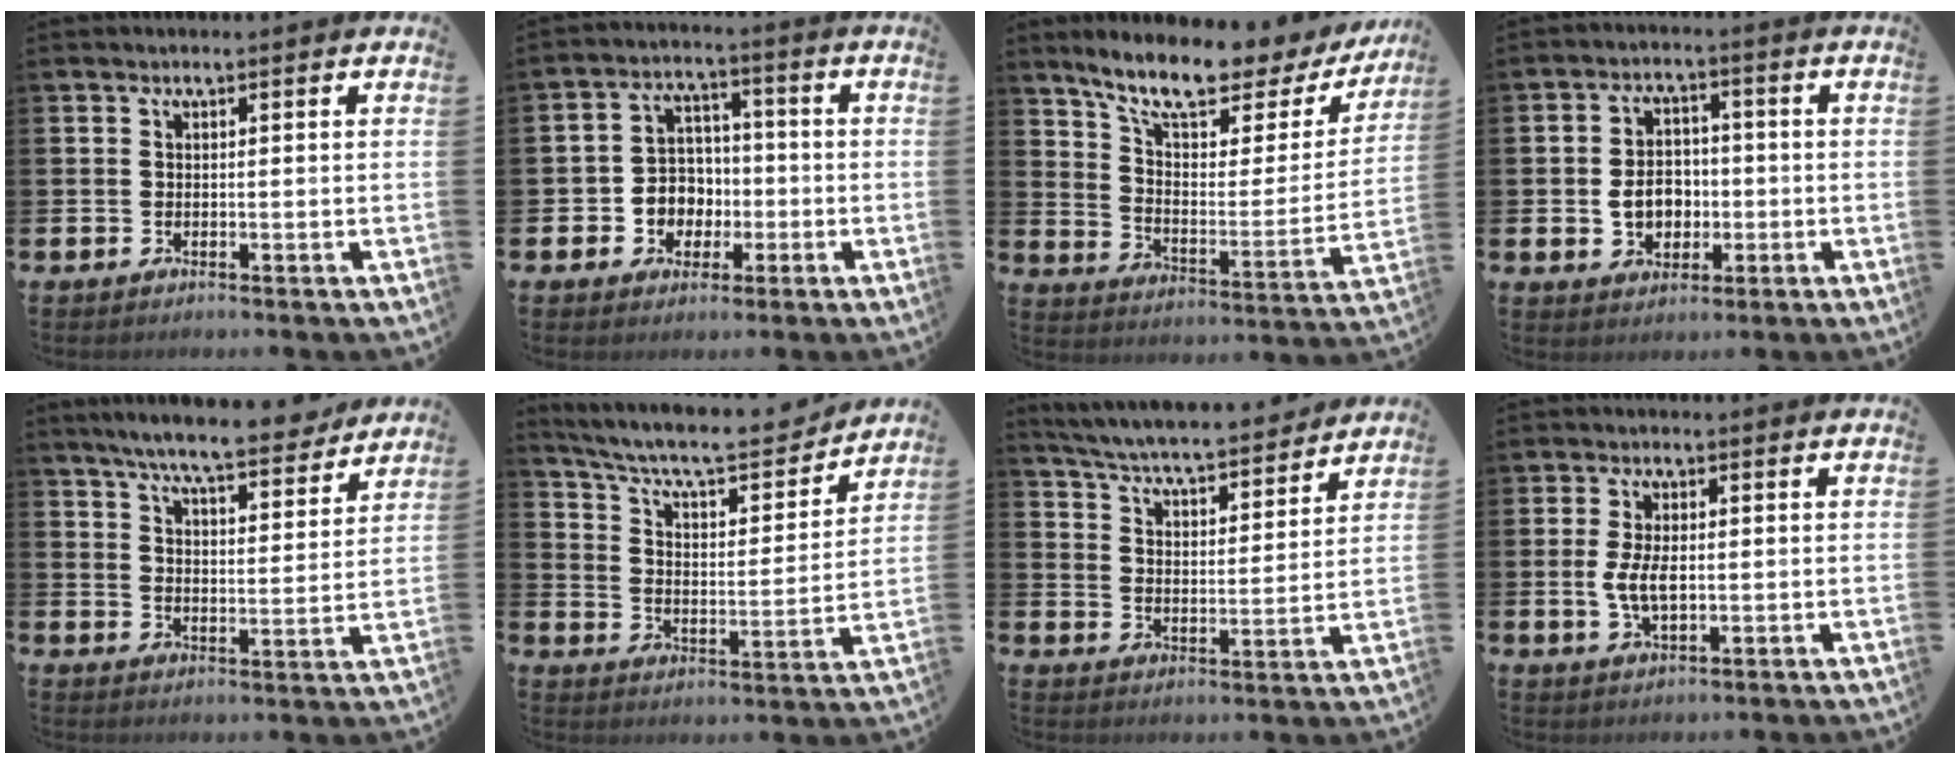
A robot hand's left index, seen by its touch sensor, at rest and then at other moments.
{"total": 5.0, "force": [-0.7, 4.9, 1.1], "torque": [-0.035, 0.004, -0.020]}
{"total": 10.8, "force": [9.1, 2.7, 5.1], "torque": [-0.129, -0.057, 0.155]}
{"total": 5.1, "force": [-0.8, 4.3, 2.7], "torque": [-0.040, 0.004, -0.022]}
{"total": 7.8, "force": [7.3, 0.6, 2.7], "torque": [-0.064, -0.046, 0.125]}
{"total": 8.7, "force": [7.8, 2.1, 3.2], "torque": [-0.092, -0.056, 0.130]}
{"total": 6.2, "force": [6.0, 0.5, 1.5], "torque": [-0.056, -0.051, 0.101]}
{"total": 4.4, "force": [0.0, 2.3, 3.8], "torque": [-0.068, -0.001, -0.006]}